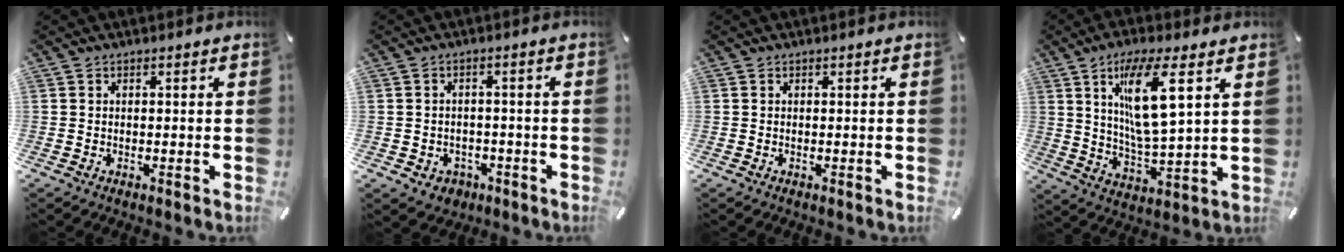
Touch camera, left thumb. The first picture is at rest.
{"total": 3.9, "force": [-1.5, 3.4, 1.1], "torque": [-0.011, 0.007, -0.027]}
{"total": 0.0}
{"total": 14.1, "force": [6.0, 3.6, 12.3], "torque": [-0.236, -0.016, 0.098]}